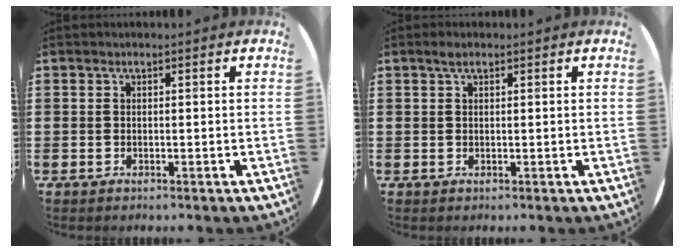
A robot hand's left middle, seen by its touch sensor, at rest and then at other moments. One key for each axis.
{"total": 1.1, "fx": 0.6, "fy": 0.5, "fz": 0.7, "tx": -0.016, "ty": 0.005, "tz": 0.010}